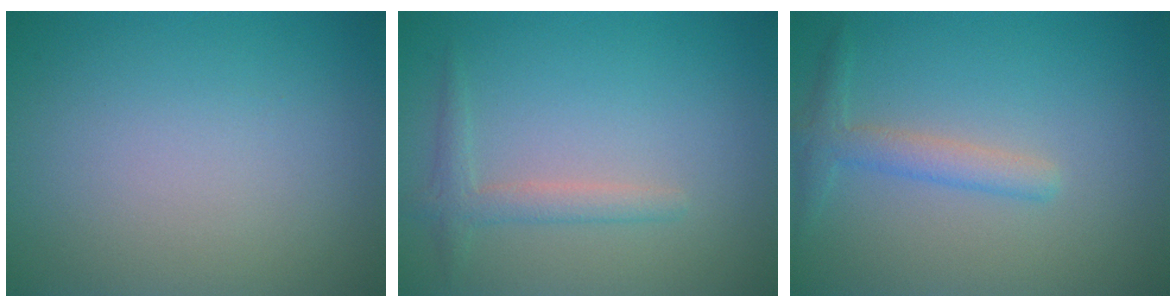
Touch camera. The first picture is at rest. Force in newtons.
{"total": 1.9, "press": 1.9, "slide": 0.0}
{"total": 2.3, "press": 2.3, "slide": 0.0}